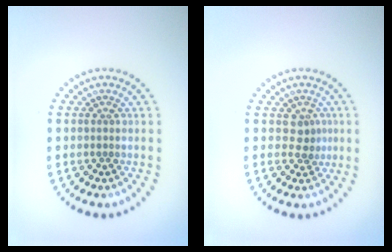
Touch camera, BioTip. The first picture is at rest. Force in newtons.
{"total": 1.6, "press": 1.3, "slide": 0.9}